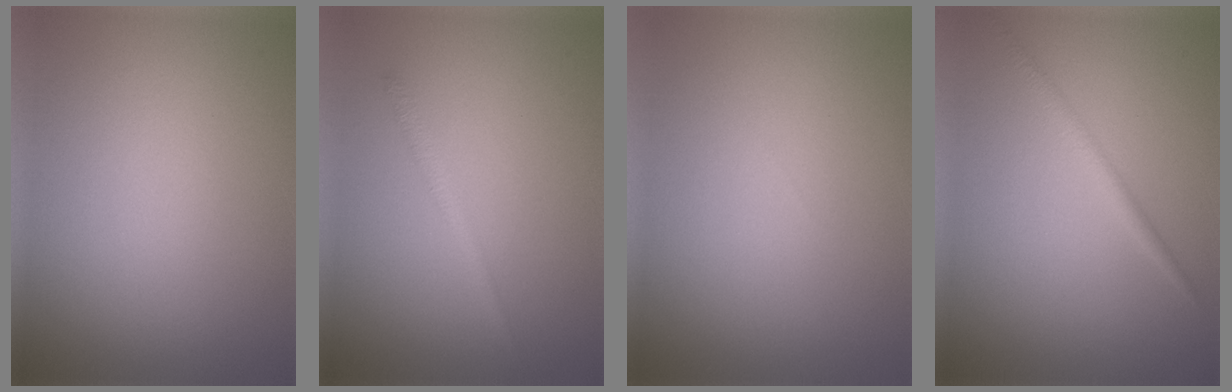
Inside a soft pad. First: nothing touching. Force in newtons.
{"total": 1.3, "press": 1.3, "slide": 0.1}
{"total": 0.0}
{"total": 1.4, "press": 1.4, "slide": 0.1}